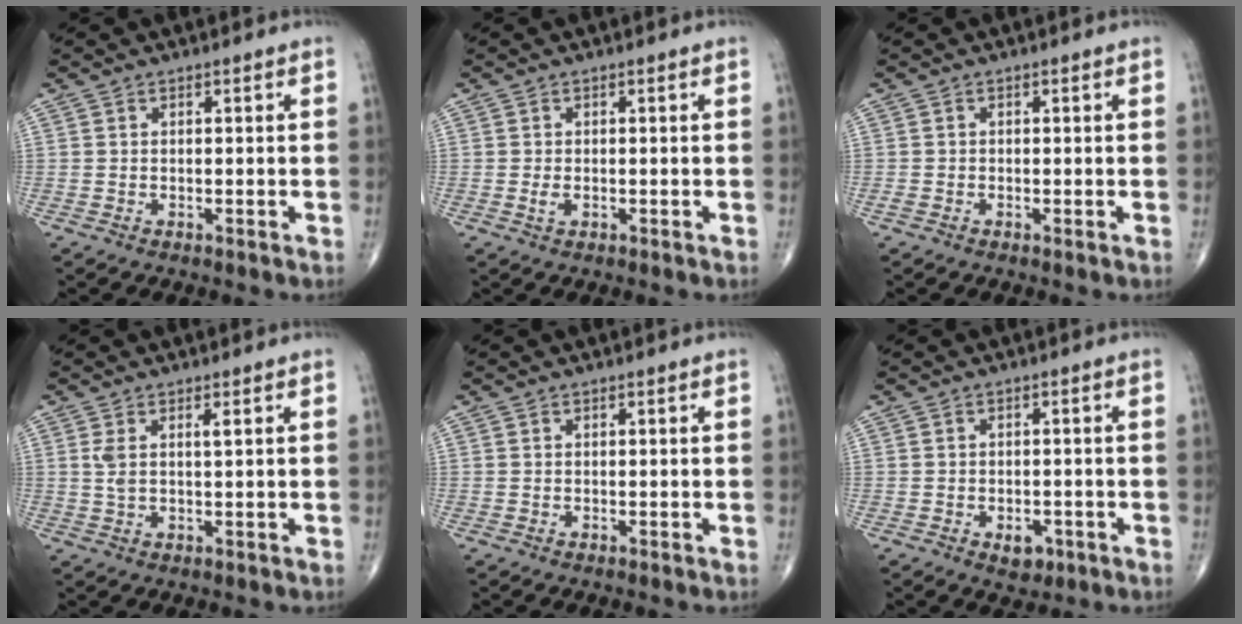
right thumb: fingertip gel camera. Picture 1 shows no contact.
{"total": 1.3, "force": [-0.2, 0.7, 1.1], "torque": [-0.023, -0.001, -0.004]}
{"total": 0.9, "force": [-0.4, 0.5, 0.6], "torque": [-0.015, -0.001, -0.008]}
{"total": 2.9, "force": [1.1, 0.7, 2.6], "torque": [-0.058, 0.001, 0.026]}
{"total": 0.0}
{"total": 3.3, "force": [-1.4, 2.2, 2.0], "torque": [-0.014, 0.003, -0.015]}